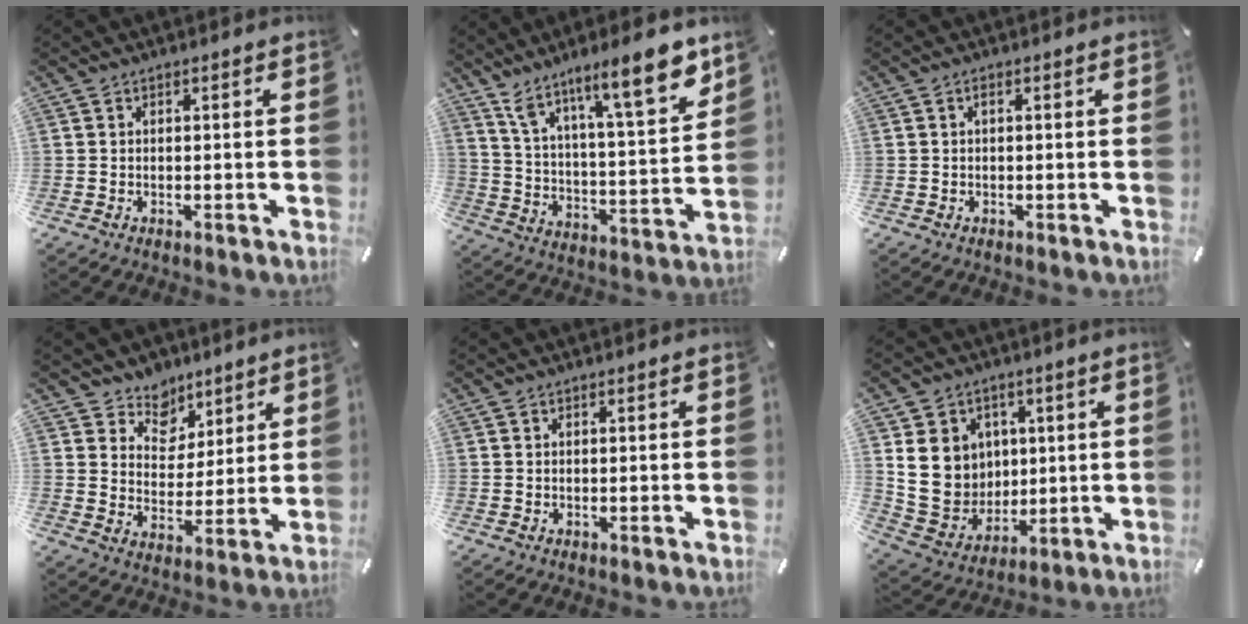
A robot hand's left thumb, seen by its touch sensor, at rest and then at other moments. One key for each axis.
{"total": 14.9, "fx": 12.1, "fy": 2.8, "fz": 8.3, "tx": -0.151, "ty": -0.077, "tz": 0.203}
{"total": 0.8, "fx": 0.0, "fy": 0.2, "fz": 0.7, "tx": -0.016, "ty": -0.001, "tz": 0.000}
{"total": 8.3, "fx": 5.2, "fy": 6.4, "fz": -0.1, "tx": -0.010, "ty": -0.053, "tz": 0.099}
{"total": 0.0}
{"total": 14.0, "fx": 3.2, "fy": 12.8, "fz": 4.8, "tx": -0.106, "ty": -0.021, "tz": 0.068}